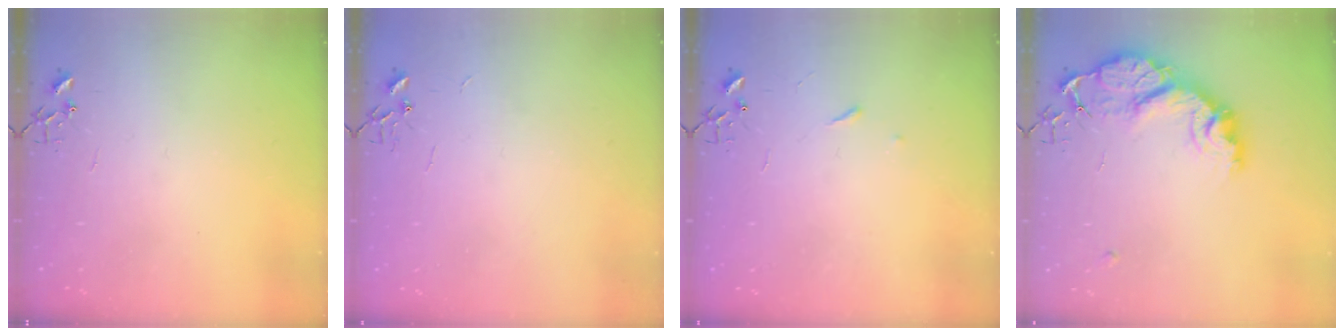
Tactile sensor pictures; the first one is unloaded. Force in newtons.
{"total": 2.2, "press": 2.2, "slide": 0.3}
{"total": 2.9, "press": 2.8, "slide": 0.5}
{"total": 15.8, "press": 15.8, "slide": 1.3}